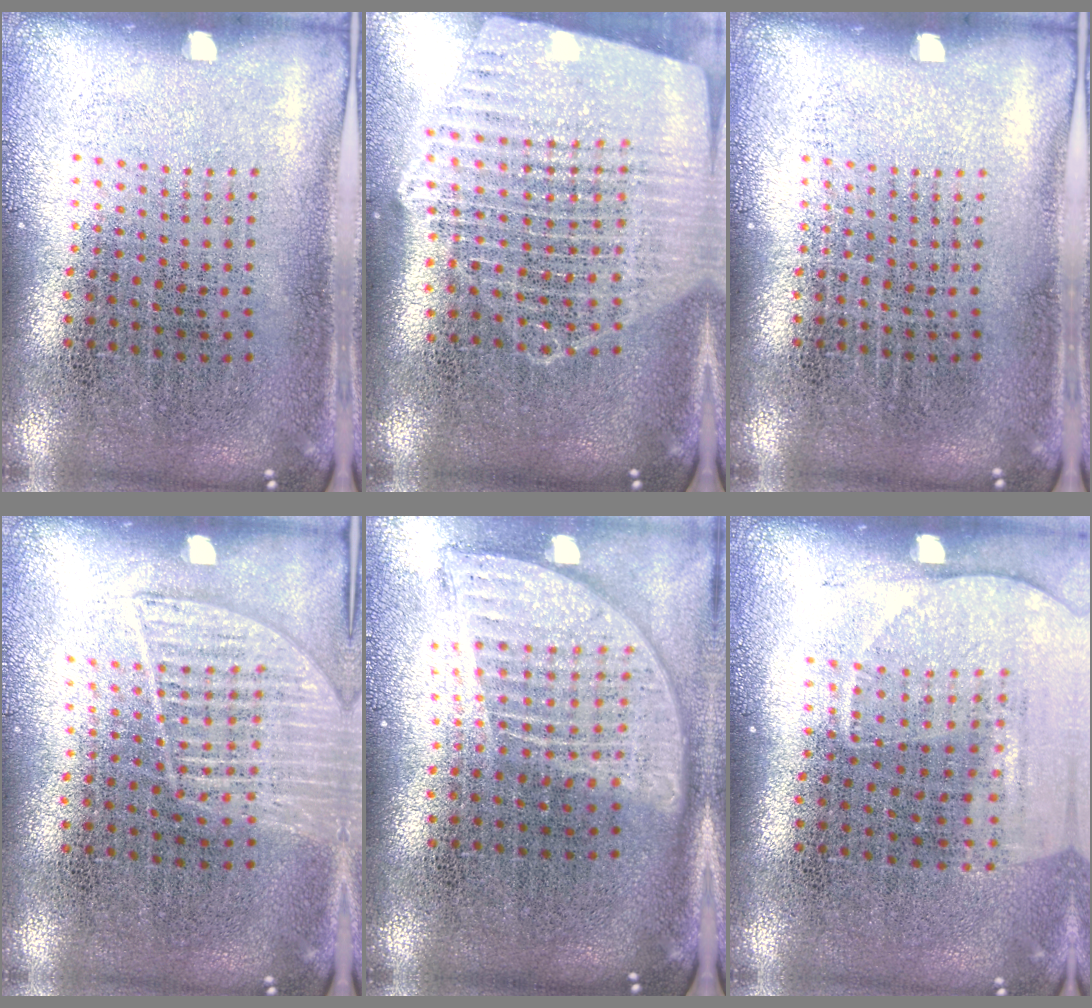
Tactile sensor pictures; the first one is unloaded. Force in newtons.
{"total": 2.1, "press": 1.9, "slide": 1.0}
{"total": 0.0}
{"total": 1.4, "press": 1.3, "slide": 0.6}
{"total": 1.8, "press": 1.5, "slide": 1.1}
{"total": 1.4, "press": 1.3, "slide": 0.4}